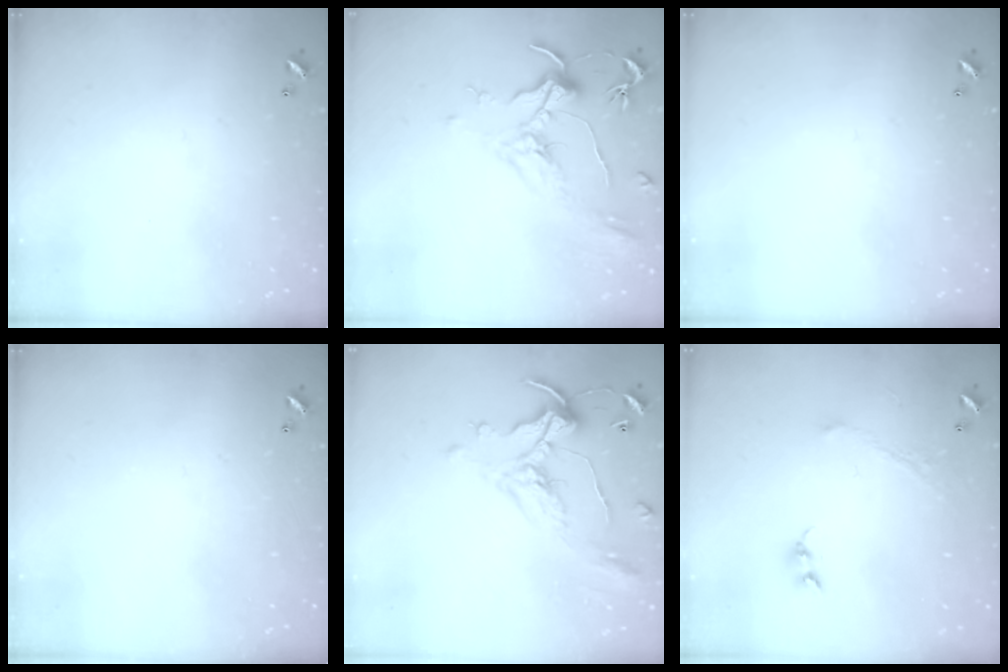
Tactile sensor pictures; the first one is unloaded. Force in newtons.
{"total": 1.9, "press": 1.7, "slide": 0.9}
{"total": 0.0}
{"total": 0.0}
{"total": 1.8, "press": 1.5, "slide": 1.1}
{"total": 1.0, "press": 0.9, "slide": 0.4}